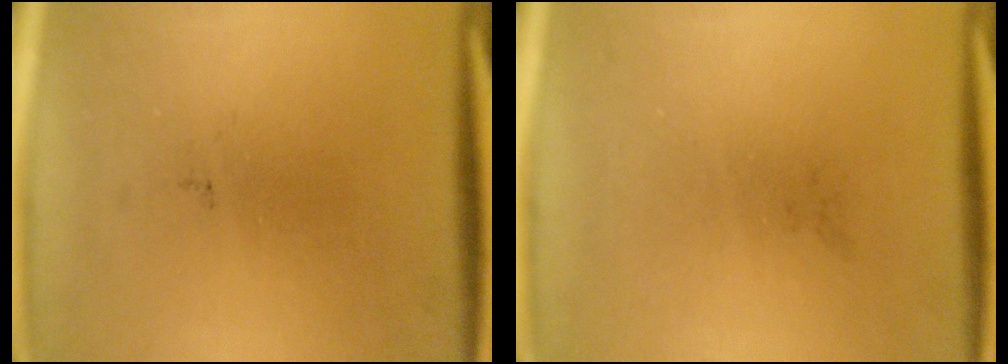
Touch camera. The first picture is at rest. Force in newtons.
{"total": 0.0}